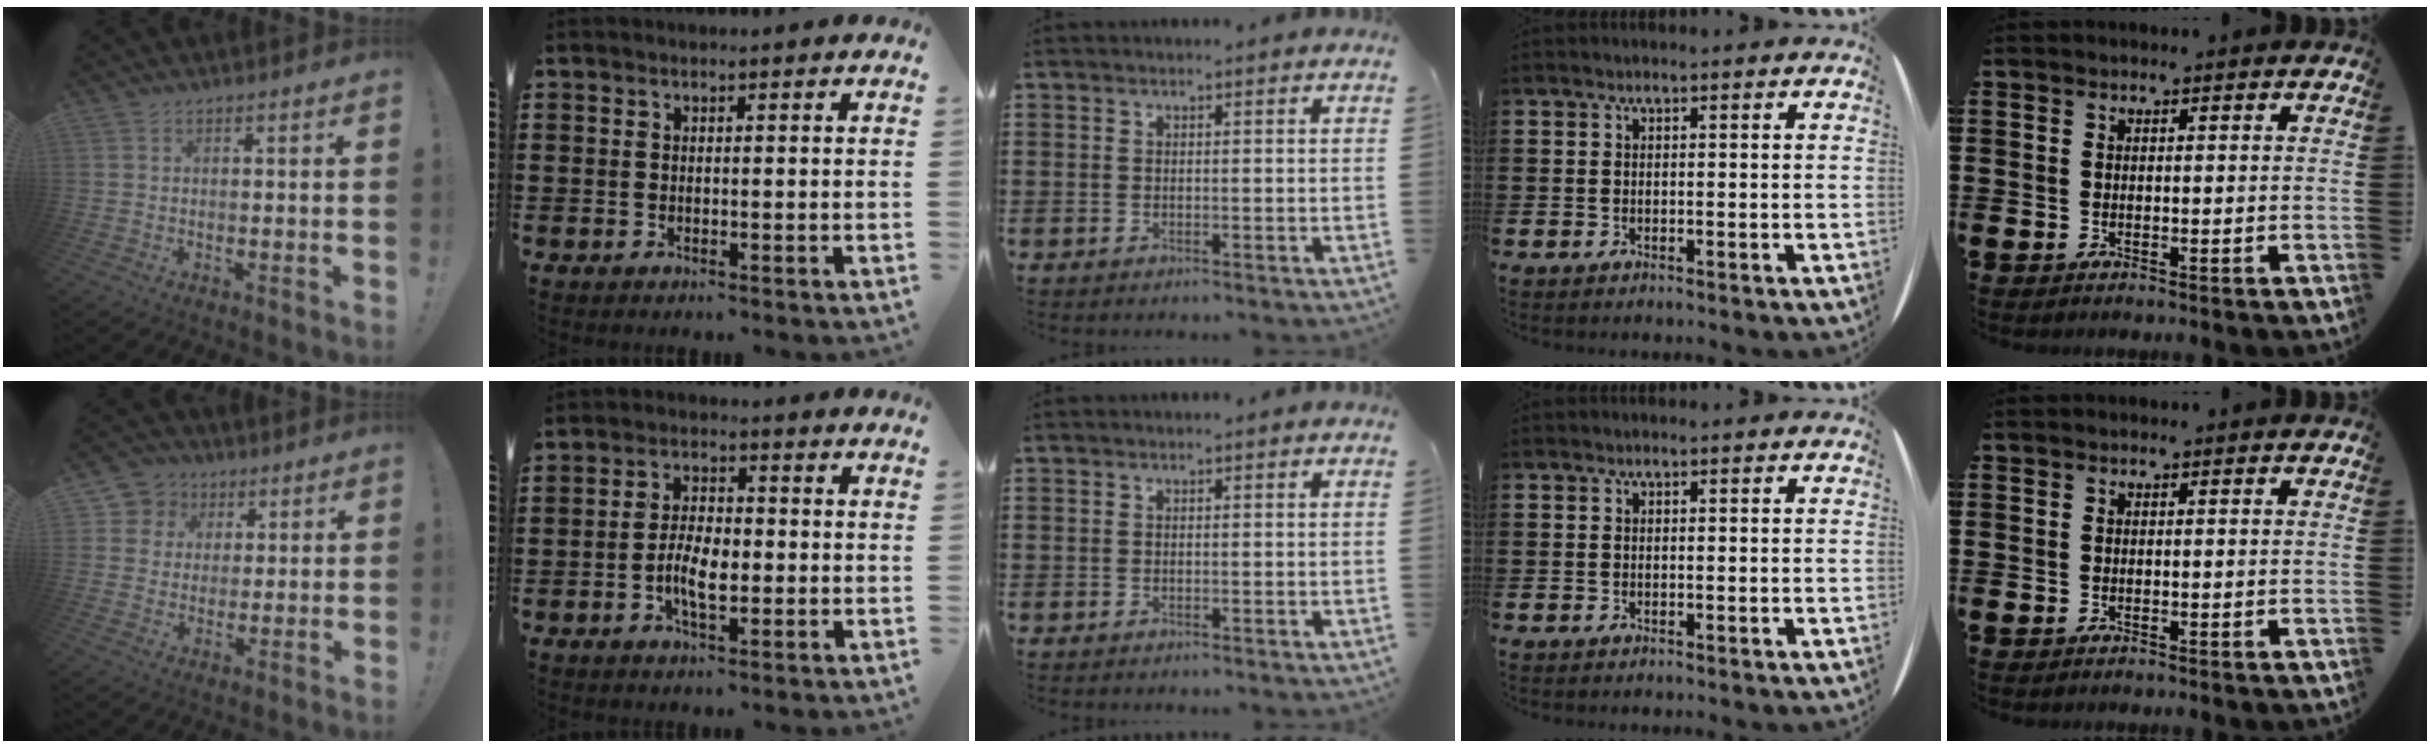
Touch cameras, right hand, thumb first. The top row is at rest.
{"thumb": {"total": 7.1, "force": [1.8, 6.8, 1.0], "torque": [-0.012, -0.011, 0.038]}, "index": {"total": 5.7, "force": [-1.3, 2.7, 4.8], "torque": [-0.098, 0.006, -0.027]}}